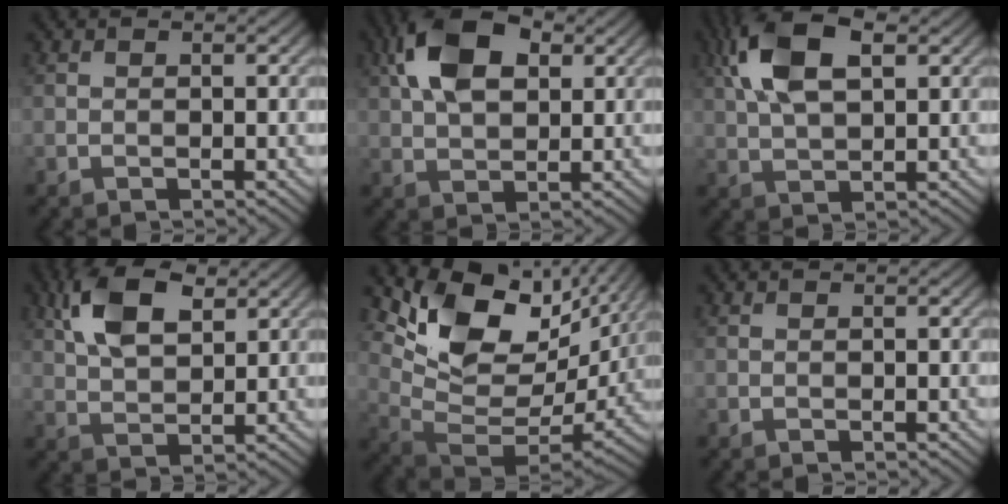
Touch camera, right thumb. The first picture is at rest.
{"total": 9.8, "force": [3.4, 5.5, 7.4], "torque": [-0.160, 0.019, 0.058]}
{"total": 10.1, "force": [3.7, 4.8, 8.1], "torque": [-0.186, 0.019, 0.066]}
{"total": 8.5, "force": [3.8, 4.2, 6.3], "torque": [-0.140, 0.011, 0.074]}
{"total": 15.3, "force": [6.3, 8.6, 11.0], "torque": [-0.211, -0.006, 0.130]}
{"total": 0.0}